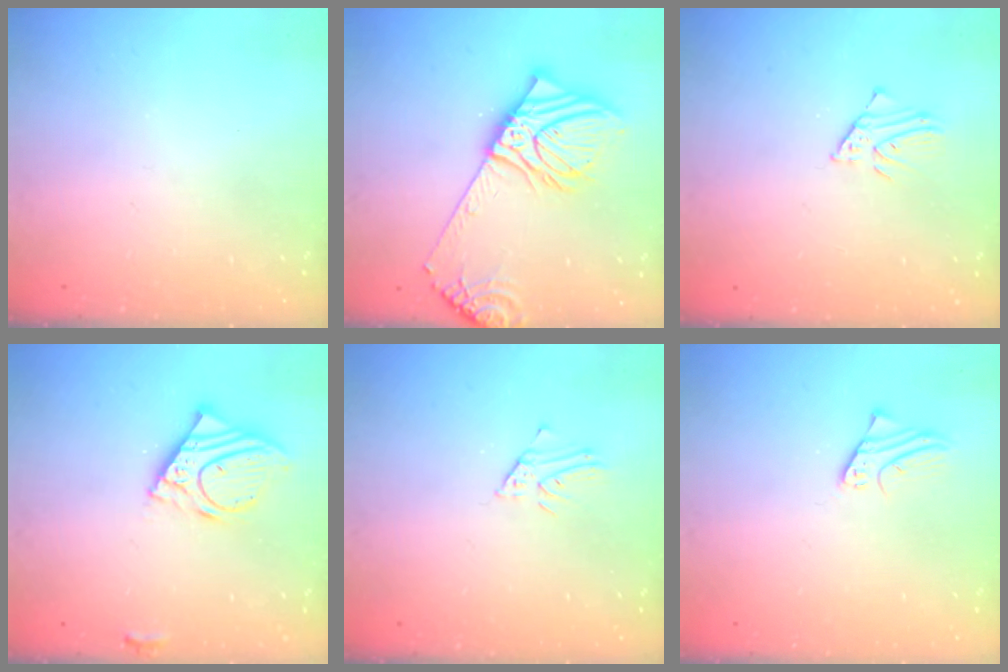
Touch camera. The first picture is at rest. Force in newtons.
{"total": 19.2, "press": 18.8, "slide": 3.7}
{"total": 2.4, "press": 2.4, "slide": 0.2}
{"total": 12.1, "press": 12.0, "slide": 2.1}
{"total": 2.9, "press": 2.9, "slide": 0.2}
{"total": 2.0, "press": 2.0, "slide": 0.1}